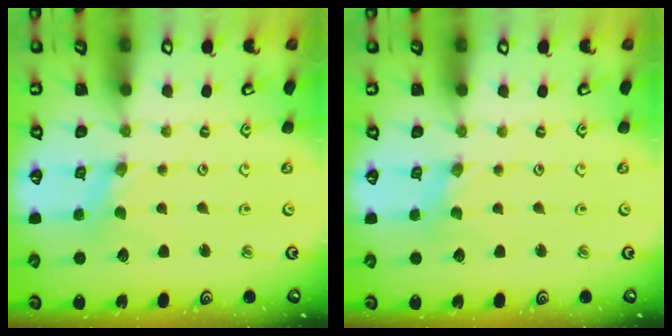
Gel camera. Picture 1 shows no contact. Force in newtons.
{"total": 0.0}